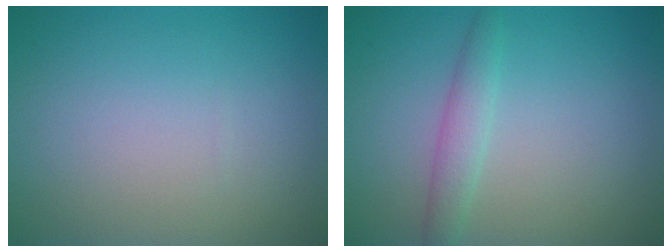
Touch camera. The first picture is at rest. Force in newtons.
{"total": 2.0, "press": 2.0, "slide": 0.0}